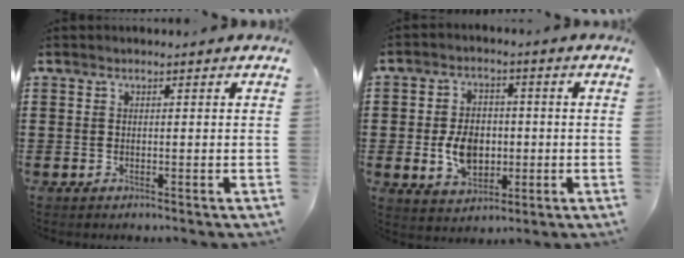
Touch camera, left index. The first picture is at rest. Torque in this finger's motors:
{"motor_torque": [1.07, 1.07, 0.51, 0.14]}